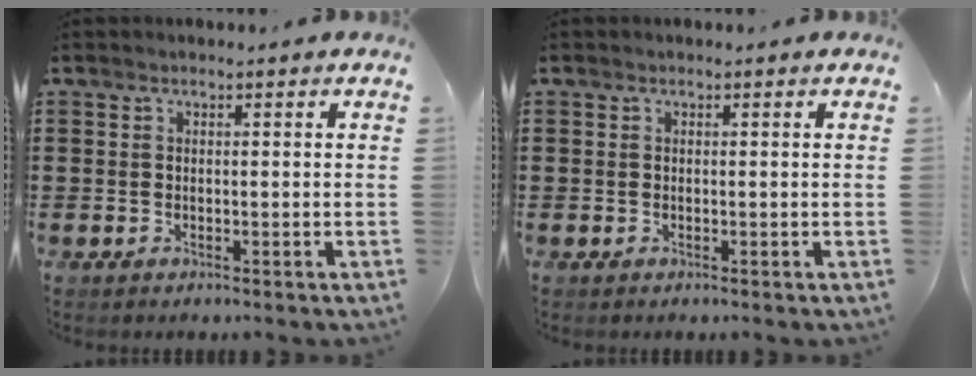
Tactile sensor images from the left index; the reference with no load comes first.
{"total": 0.0}